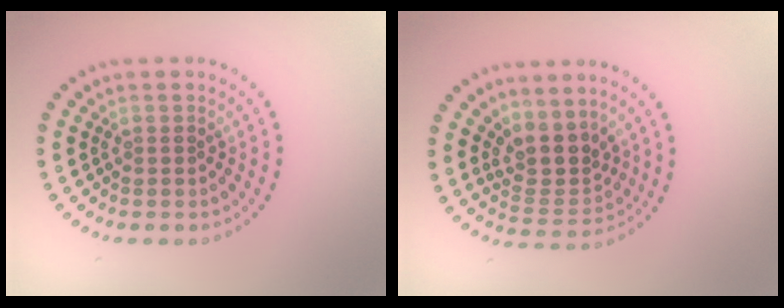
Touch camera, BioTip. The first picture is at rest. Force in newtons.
{"total": 3.2, "press": 2.4, "slide": 2.1}